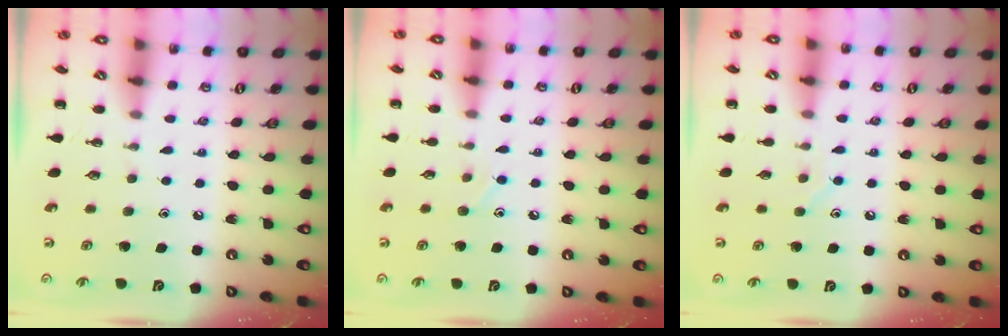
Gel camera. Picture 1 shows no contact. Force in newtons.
{"total": 7.0, "press": 6.7, "slide": 2.0}
{"total": 6.3, "press": 6.2, "slide": 1.1}